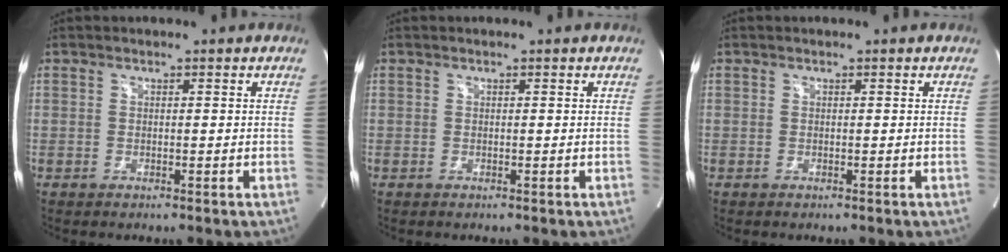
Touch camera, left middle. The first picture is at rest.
{"total": 0.0}
{"total": 0.0}